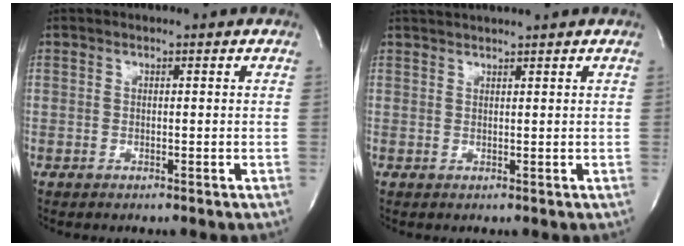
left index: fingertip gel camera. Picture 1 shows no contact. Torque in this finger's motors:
{"motor_torque": [-0.48, -0.34, 0.01, 0.02]}